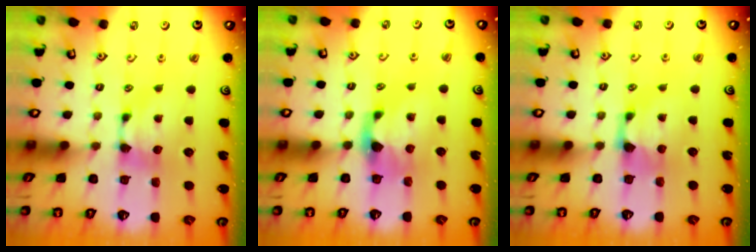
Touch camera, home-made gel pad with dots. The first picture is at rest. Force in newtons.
{"total": 2.1, "press": 1.7, "slide": 1.2}
{"total": 0.7, "press": 0.2, "slide": 0.7}